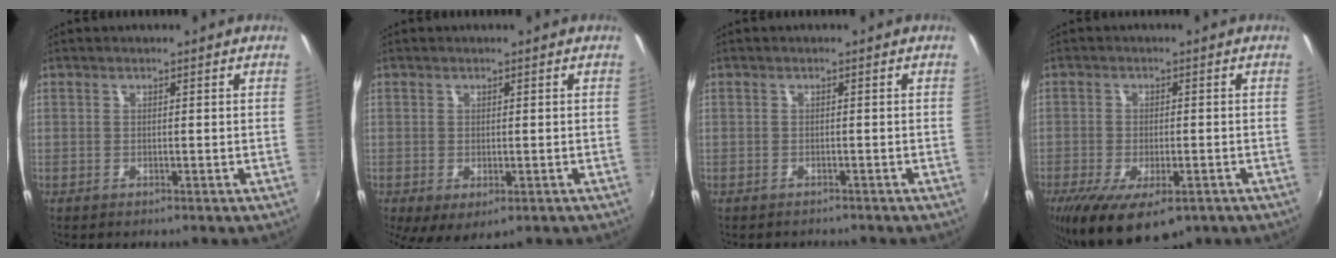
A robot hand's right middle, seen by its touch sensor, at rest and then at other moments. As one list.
[{"total": 5.5, "force": [-1.7, 3.0, 4.3], "torque": [-0.077, -0.024, -0.017]}, {"total": 1.8, "force": [-1.7, 0.4, 0.4], "torque": [-0.011, -0.008, -0.022]}, {"total": 12.4, "force": [-7.4, 5.1, 8.6], "torque": [-0.179, -0.044, -0.113]}]